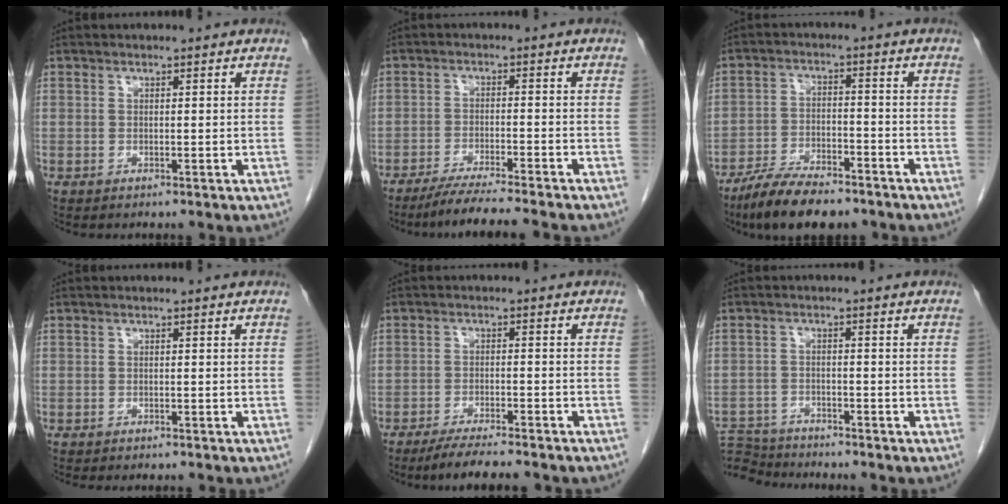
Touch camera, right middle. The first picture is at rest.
{"total": 8.6, "force": [-7.4, -1.2, 4.1], "torque": [-0.050, -0.028, -0.120]}
{"total": 10.9, "force": [-8.7, 3.1, 5.8], "torque": [-0.099, -0.015, -0.148]}
{"total": 2.8, "force": [-2.5, 0.6, 1.2], "torque": [-0.021, -0.006, -0.027]}
{"total": 8.4, "force": [-7.2, 0.6, 4.2], "torque": [-0.060, -0.016, -0.110]}
{"total": 7.9, "force": [-7.8, 1.2, 0.5], "torque": [-0.013, 0.004, -0.140]}